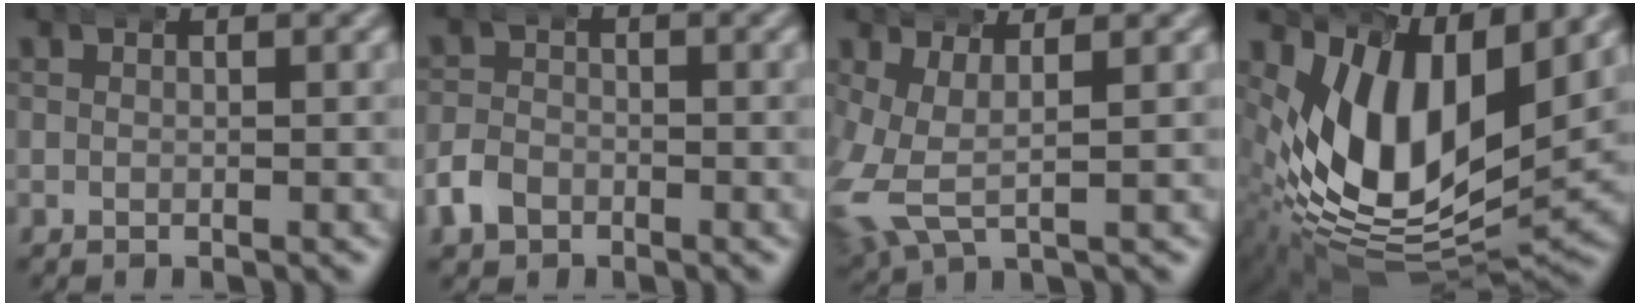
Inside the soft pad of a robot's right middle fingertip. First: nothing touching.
{"total": 2.6, "force": [-1.4, 2.0, 0.8], "torque": [-0.021, 0.005, -0.031]}
{"total": 5.8, "force": [-0.3, 4.4, 3.7], "torque": [-0.117, -0.024, 0.005]}
{"total": 15.2, "force": [0.4, 9.2, 12.1], "torque": [-0.241, -0.044, 0.031]}